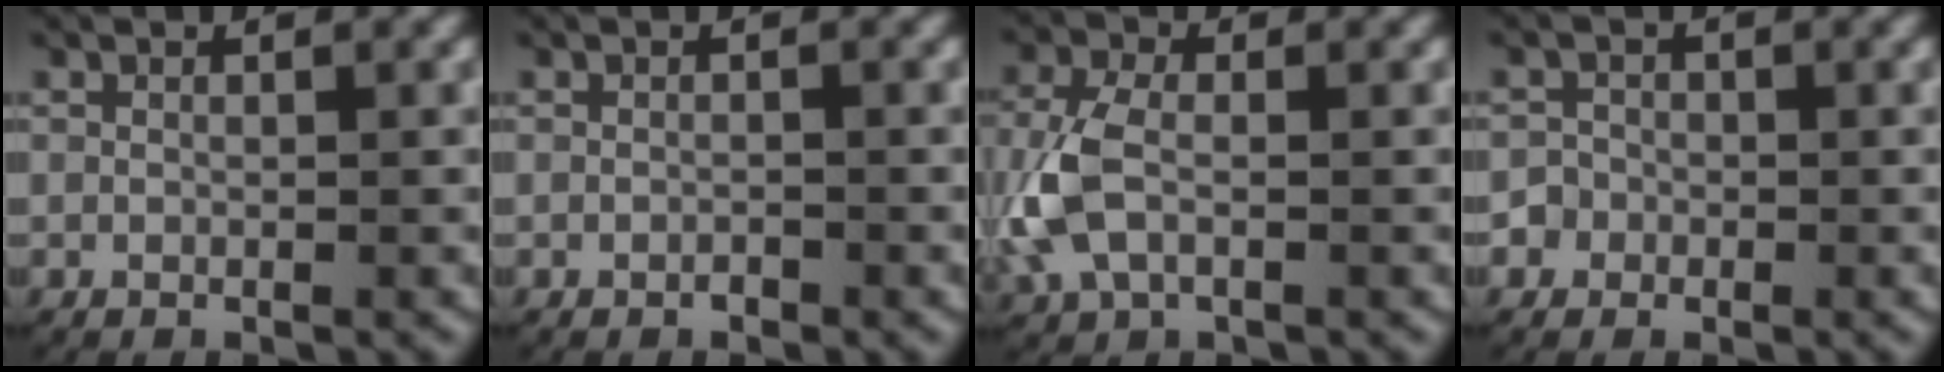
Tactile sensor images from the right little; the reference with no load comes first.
{"total": 0.6, "force": [-0.5, 0.3, 0.0], "torque": [-0.003, -0.003, -0.006]}
{"total": 4.5, "force": [-0.4, 3.1, 3.3], "torque": [-0.095, -0.005, -0.001]}
{"total": 4.1, "force": [-1.1, 3.9, 0.7], "torque": [-0.027, -0.002, -0.030]}